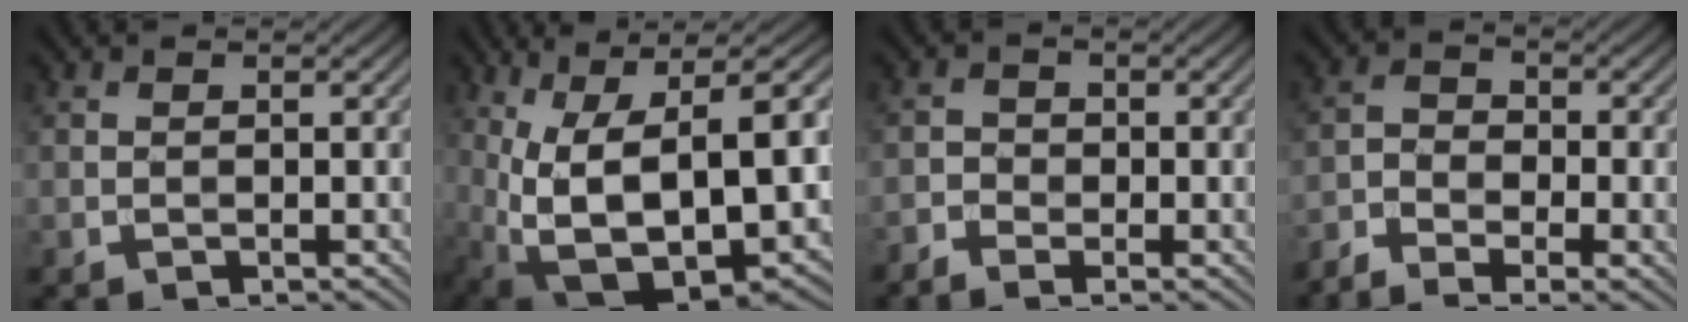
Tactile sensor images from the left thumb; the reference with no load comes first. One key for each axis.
{"total": 17.7, "fx": -0.9, "fy": 8.7, "fz": 15.4, "tx": -0.264, "ty": -0.023, "tz": 0.023}
{"total": 2.7, "fx": -1.9, "fy": 1.5, "fz": 1.2, "tx": -0.025, "ty": -0.001, "tz": -0.043}
{"total": 6.3, "fx": -4.3, "fy": 2.7, "fz": 3.9, "tx": -0.082, "ty": -0.016, "tz": -0.083}